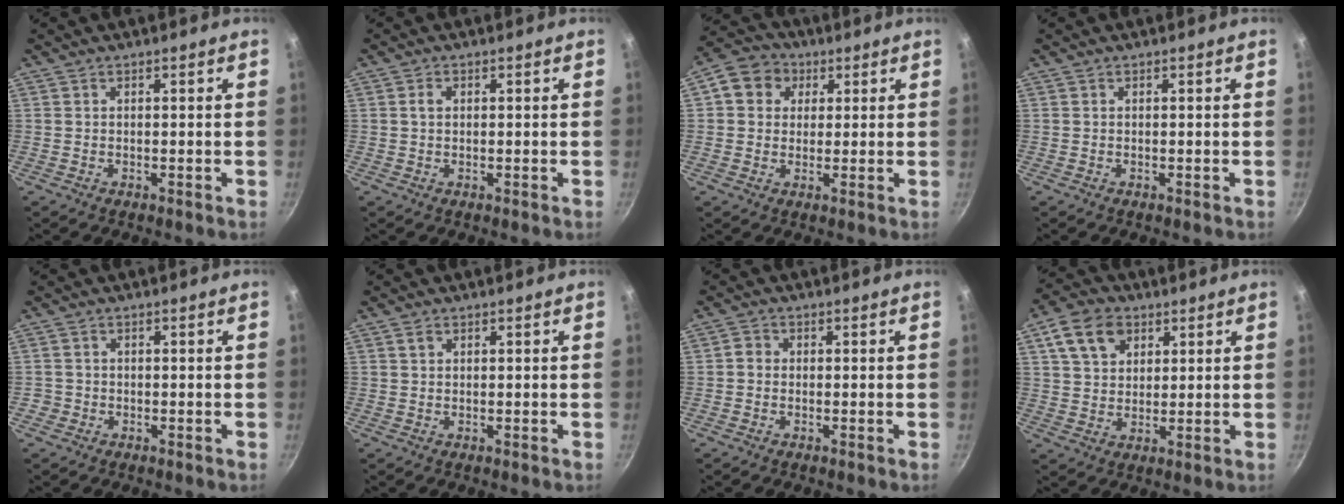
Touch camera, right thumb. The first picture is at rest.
{"total": 1.5, "force": [0.3, 1.1, 0.9], "torque": [-0.015, 0.005, 0.005]}
{"total": 8.0, "force": [2.5, 6.9, 3.2], "torque": [-0.026, 0.007, 0.026]}
{"total": 0.0}
{"total": 1.5, "force": [-0.6, 1.3, 0.2], "torque": [0.000, 0.005, -0.010]}
{"total": 1.2, "force": [0.6, 0.9, 0.5], "torque": [-0.008, 0.001, 0.010]}
{"total": 1.8, "force": [-0.2, 1.7, 0.7], "torque": [-0.012, 0.009, -0.008]}
{"total": 9.7, "force": [4.4, 7.0, 5.1], "torque": [-0.073, 0.001, 0.075]}